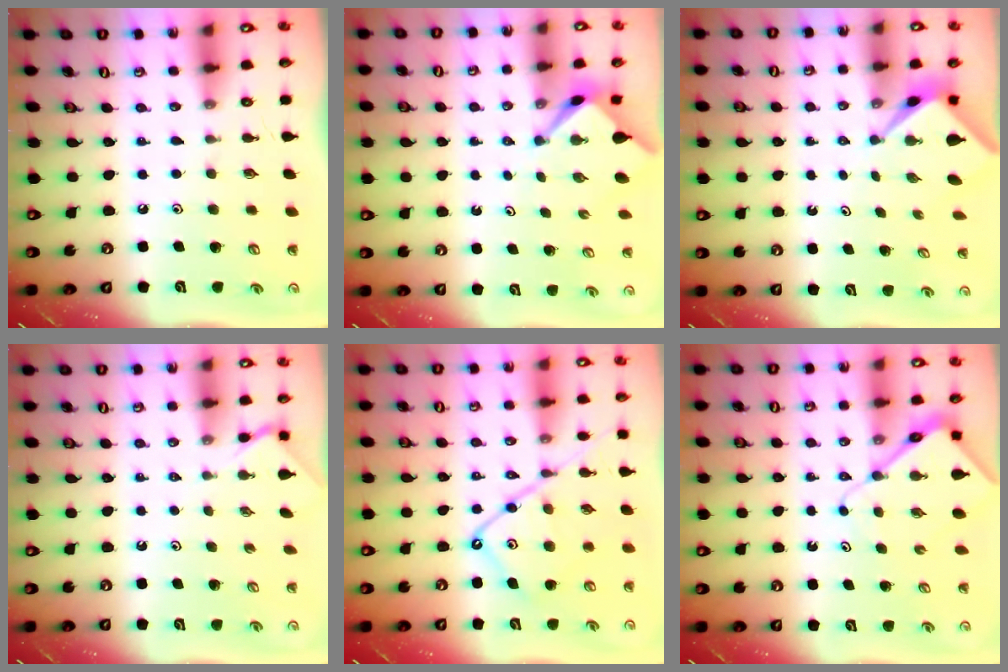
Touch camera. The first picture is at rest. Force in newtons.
{"total": 2.8, "press": 2.8, "slide": 0.3}
{"total": 2.3, "press": 2.3, "slide": 0.2}
{"total": 2.4, "press": 2.4, "slide": 0.4}
{"total": 14.0, "press": 13.9, "slide": 1.3}
{"total": 7.7, "press": 7.7, "slide": 0.8}